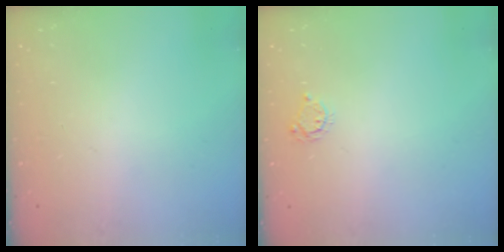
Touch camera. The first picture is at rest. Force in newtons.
{"total": 4.0, "press": 4.0, "slide": 0.4}